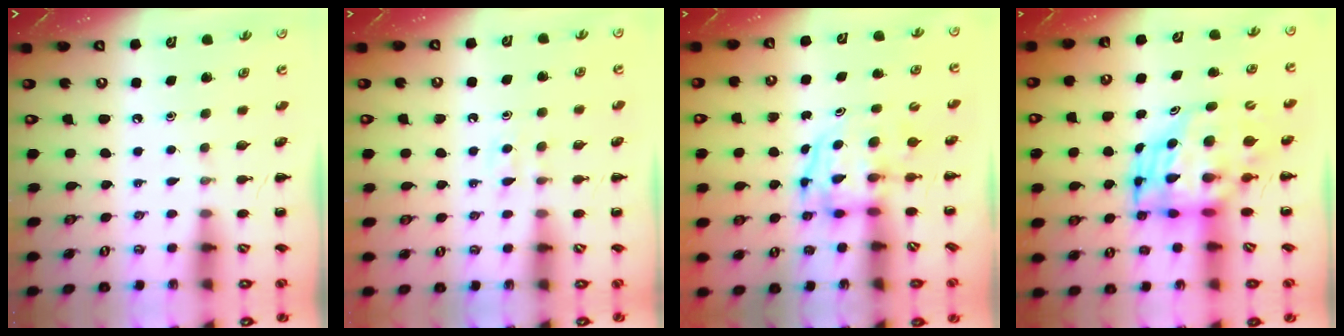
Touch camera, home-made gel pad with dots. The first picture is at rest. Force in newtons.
{"total": 4.6, "press": 4.5, "slide": 1.2}
{"total": 4.0, "press": 3.9, "slide": 0.7}
{"total": 6.9, "press": 6.6, "slide": 1.9}